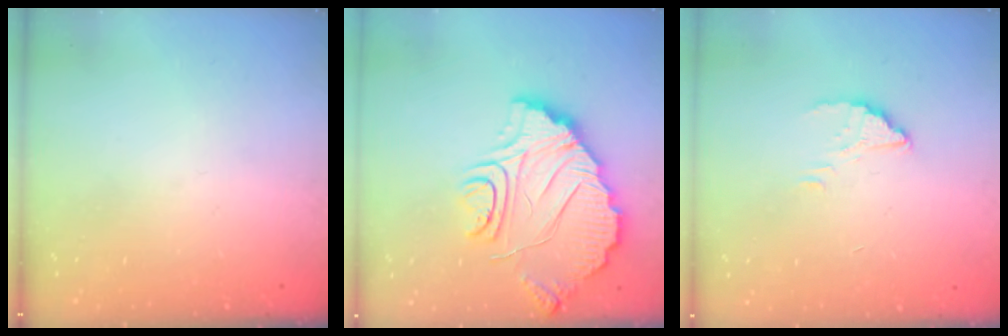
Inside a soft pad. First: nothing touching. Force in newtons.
{"total": 15.0, "press": 14.9, "slide": 1.2}
{"total": 2.0, "press": 2.0, "slide": 0.1}